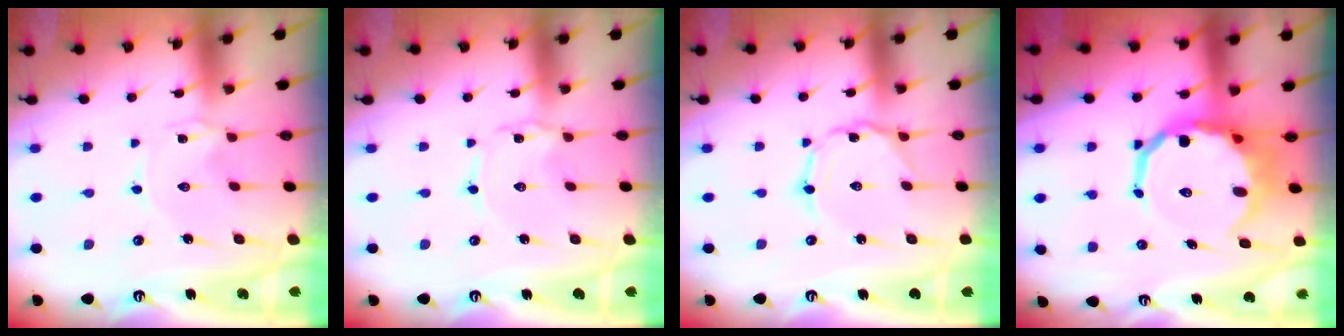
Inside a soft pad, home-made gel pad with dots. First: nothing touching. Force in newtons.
{"total": 1.2, "press": 1.2, "slide": 0.1}
{"total": 1.7, "press": 1.7, "slide": 0.3}
{"total": 12.5, "press": 12.2, "slide": 2.5}